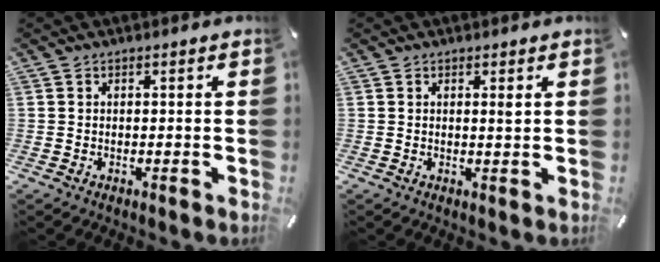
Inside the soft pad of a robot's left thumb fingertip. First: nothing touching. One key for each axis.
{"total": 1.2, "fx": 0.5, "fy": 0.2, "fz": 1.1, "tx": -0.015, "ty": -0.005, "tz": 0.007}